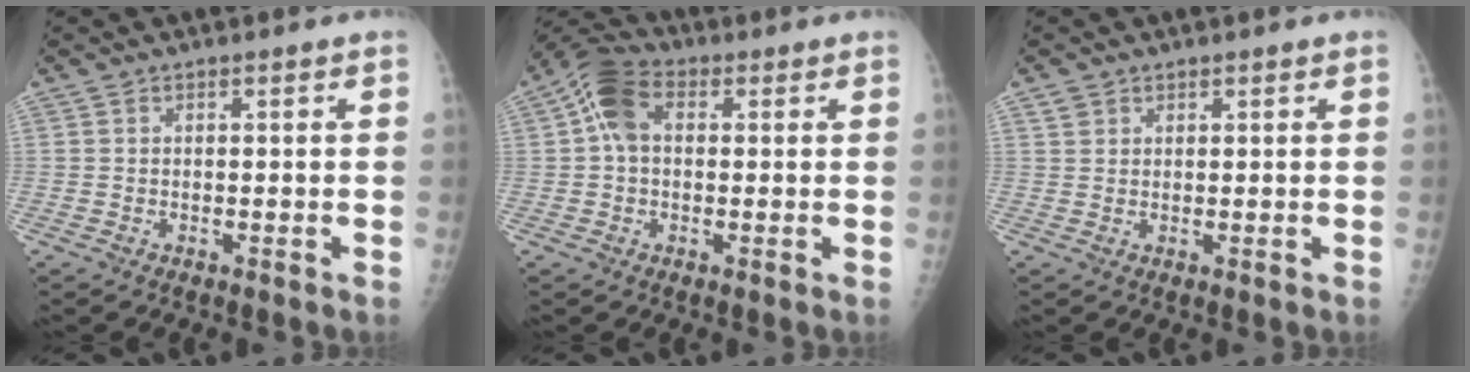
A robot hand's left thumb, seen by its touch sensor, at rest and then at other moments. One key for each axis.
{"total": 8.2, "fx": 1.4, "fy": 5.7, "fz": 5.7, "tx": -0.105, "ty": 0.025, "tz": 0.016}
{"total": 1.8, "fx": 1.0, "fy": 1.4, "fz": 0.3, "tx": 0.008, "ty": -0.004, "tz": 0.014}